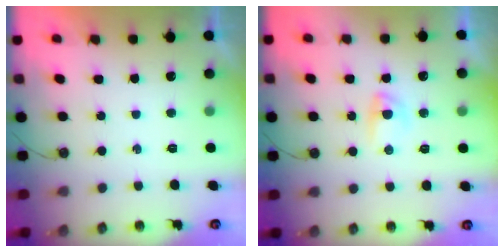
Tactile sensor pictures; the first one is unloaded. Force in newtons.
{"total": 13.6, "press": 5.9, "slide": 12.2}